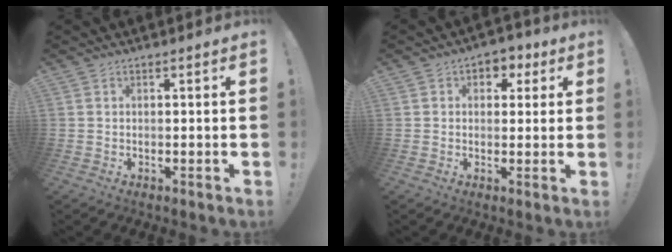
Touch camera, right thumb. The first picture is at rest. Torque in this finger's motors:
{"motor_torque": [0.57, 1.05, 0.63, 0.04, -0.02]}